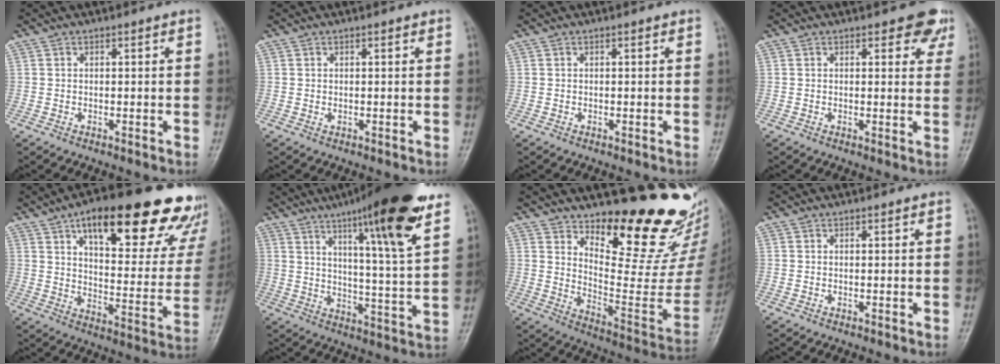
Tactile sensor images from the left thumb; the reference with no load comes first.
{"total": 0.7, "force": [0.3, 0.4, 0.5], "torque": [-0.006, -0.001, 0.005]}
{"total": 0.0}
{"total": 4.5, "force": [2.9, 2.3, 2.6], "torque": [0.002, -0.011, 0.028]}
{"total": 29.2, "force": [17.9, 10.8, 20.4], "torque": [-0.239, -0.044, 0.244]}
{"total": 20.1, "force": [12.0, 1.9, 16.0], "torque": [-0.217, -0.055, 0.178]}
{"total": 21.6, "force": [17.5, 6.3, 11.0], "torque": [-0.106, -0.158, 0.252]}
{"total": 0.0}